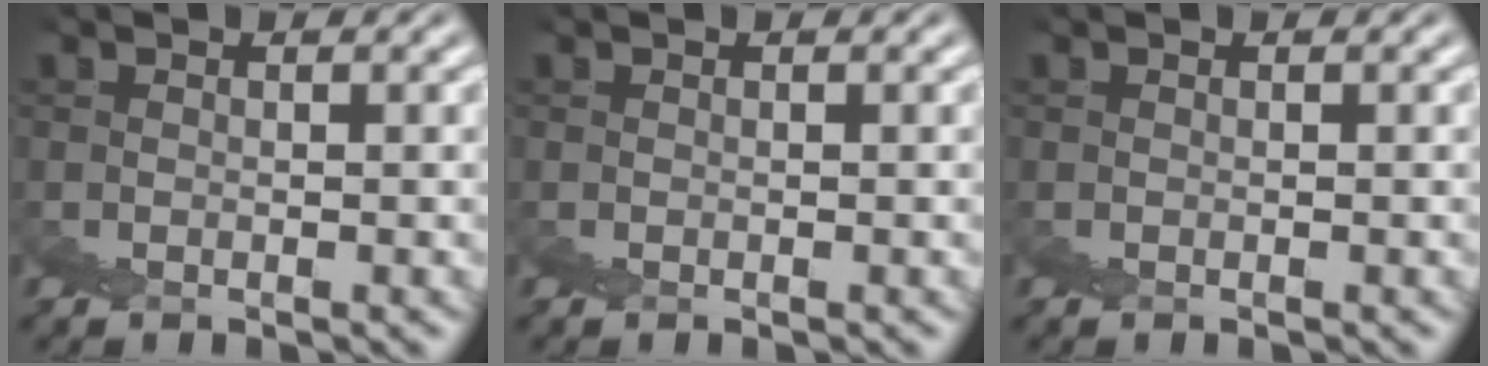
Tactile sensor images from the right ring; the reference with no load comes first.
{"total": 0.0}
{"total": 0.0}